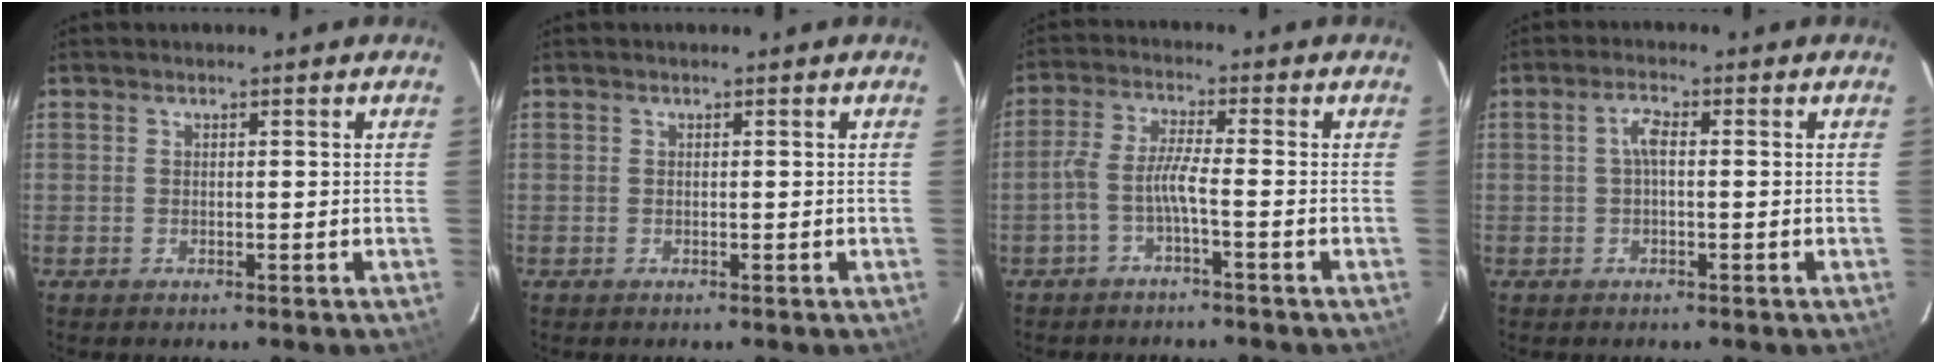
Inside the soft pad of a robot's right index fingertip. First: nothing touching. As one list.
[{"total": 0.0}, {"total": 3.3, "force": [-1.7, -0.2, 2.8], "torque": [-0.071, 0.007, -0.035]}, {"total": 2.4, "force": [-0.1, 0.8, 2.2], "torque": [-0.047, 0.009, -0.001]}]